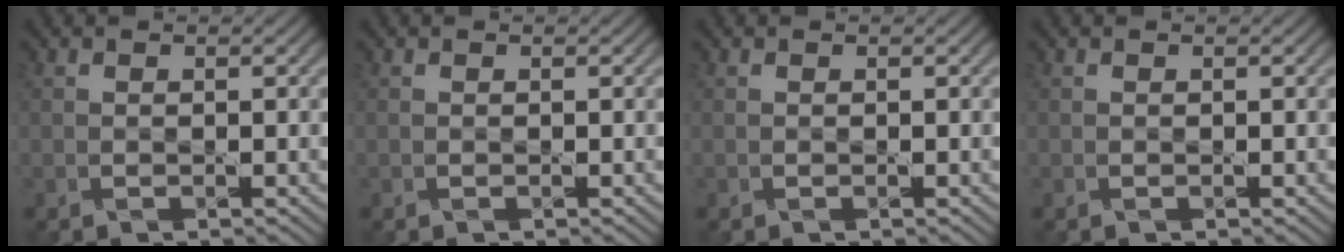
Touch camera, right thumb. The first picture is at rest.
{"total": 0.0}
{"total": 0.0}
{"total": 0.0}